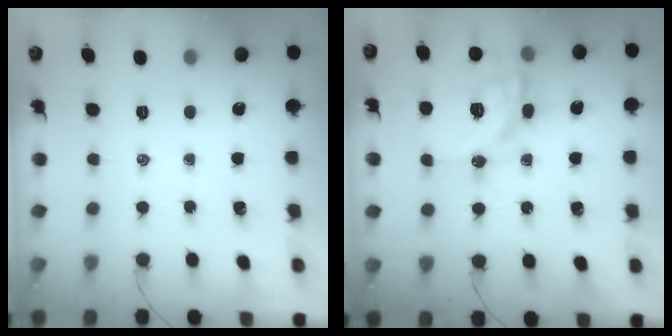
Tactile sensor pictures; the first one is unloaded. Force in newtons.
{"total": 18.3, "press": 17.9, "slide": 3.8}